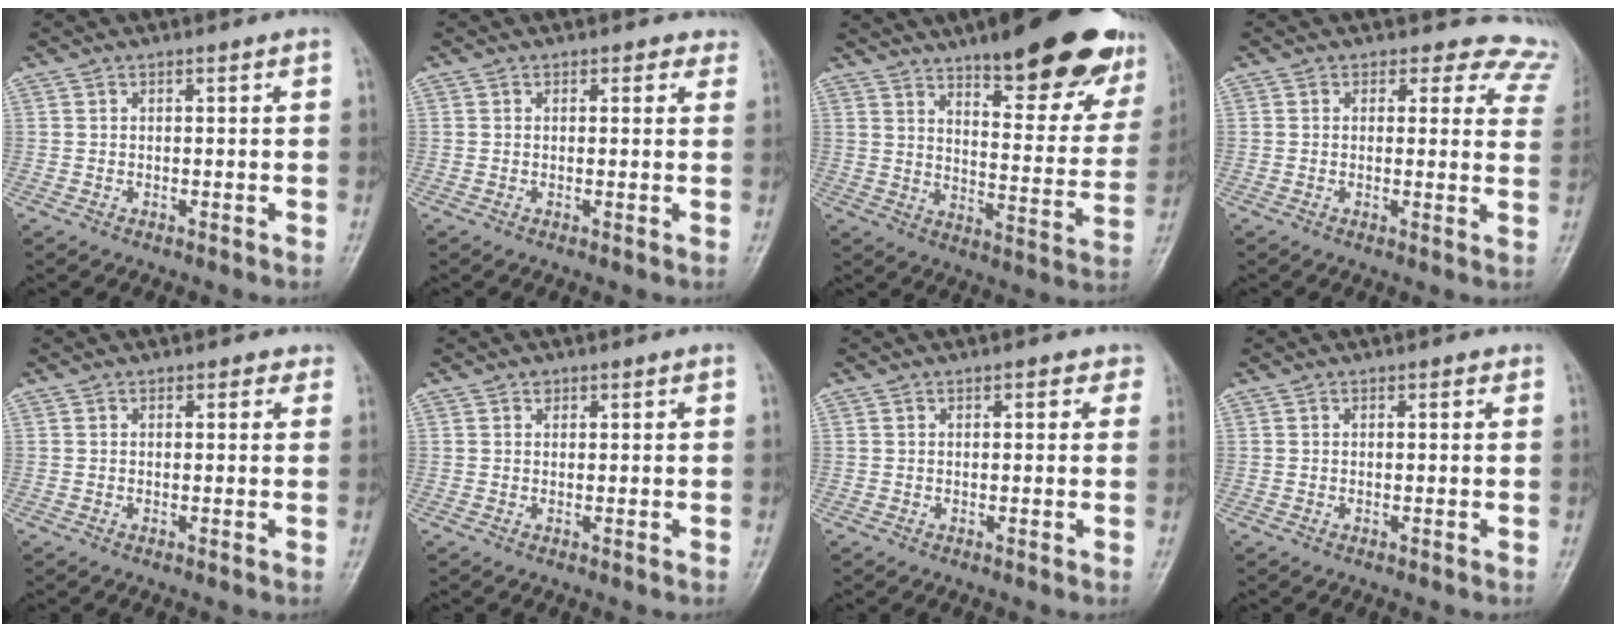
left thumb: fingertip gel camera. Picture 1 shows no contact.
{"total": 1.5, "force": [1.0, 1.1, 0.1], "torque": [0.023, -0.005, 0.004]}
{"total": 26.0, "force": [17.7, 7.6, 17.5], "torque": [-0.194, -0.071, 0.237]}
{"total": 9.9, "force": [8.6, 5.0, 0.9], "torque": [0.050, -0.041, 0.055]}
{"total": 1.1, "force": [0.7, 0.8, 0.2], "torque": [0.018, -0.002, 0.002]}
{"total": 0.7, "force": [0.4, 0.6, 0.1], "torque": [0.006, -0.002, 0.005]}
{"total": 2.2, "force": [1.1, 1.4, 1.3], "torque": [0.008, 0.001, 0.007]}
{"total": 0.0}